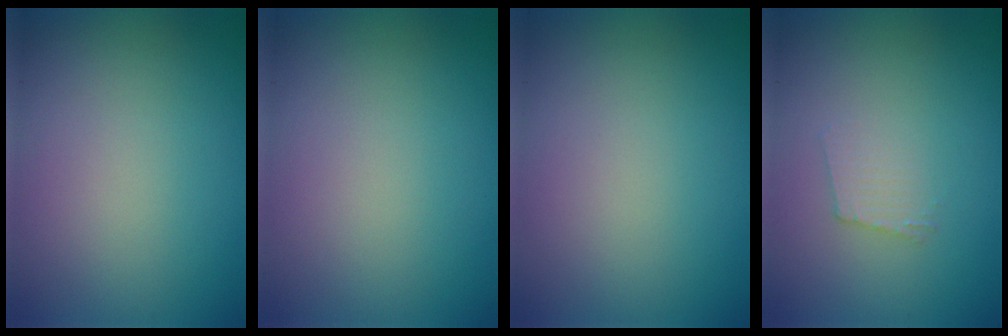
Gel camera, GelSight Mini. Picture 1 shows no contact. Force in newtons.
{"total": 0.0}
{"total": 0.0}
{"total": 1.2, "press": 1.2, "slide": 0.2}